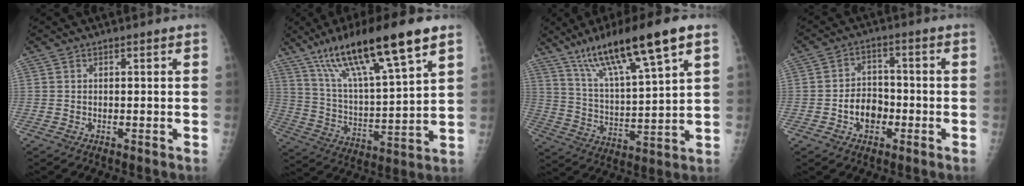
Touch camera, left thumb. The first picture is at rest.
{"total": 20.9, "force": [12.9, 3.5, 16.1], "torque": [-0.274, -0.036, 0.234]}
{"total": 18.2, "force": [10.8, 2.8, 14.4], "torque": [-0.242, -0.033, 0.197]}
{"total": 6.6, "force": [-2.2, 4.9, 3.8], "torque": [-0.036, 0.024, -0.041]}